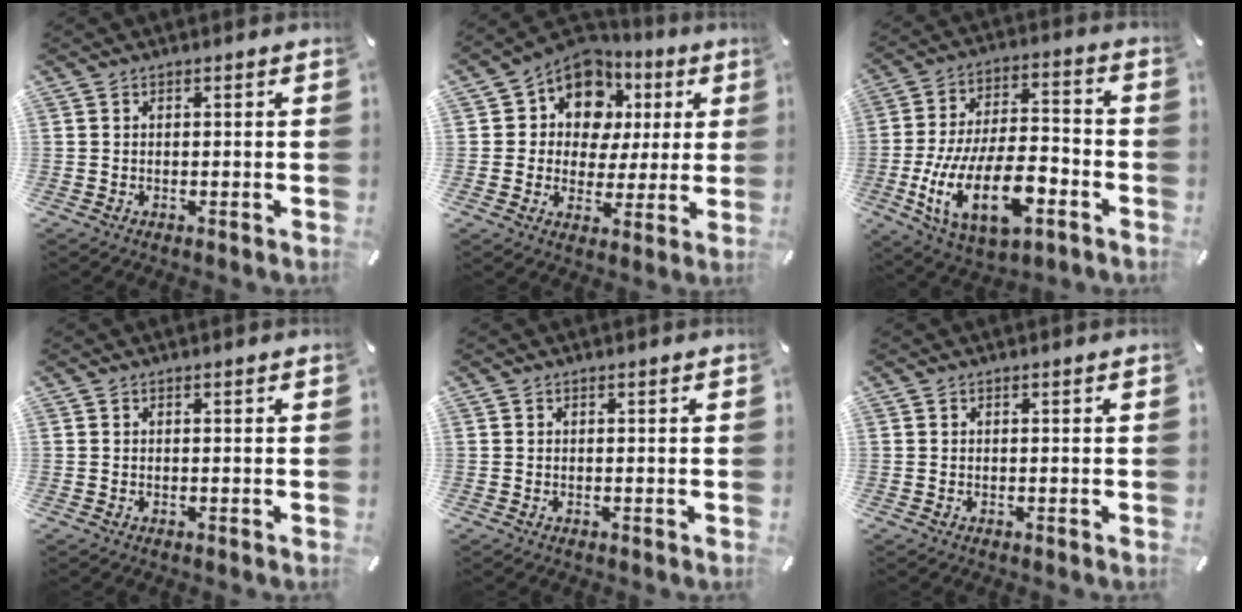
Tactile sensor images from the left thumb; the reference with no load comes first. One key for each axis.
{"total": 10.8, "fx": 4.2, "fy": 9.3, "fz": 3.7, "tx": -0.069, "ty": -0.028, "tz": 0.080}
{"total": 20.8, "fx": -8.0, "fy": 10.7, "fz": 16.0, "tx": -0.305, "ty": 0.032, "tz": -0.129}
{"total": 0.0}
{"total": 0.0}
{"total": 0.0}